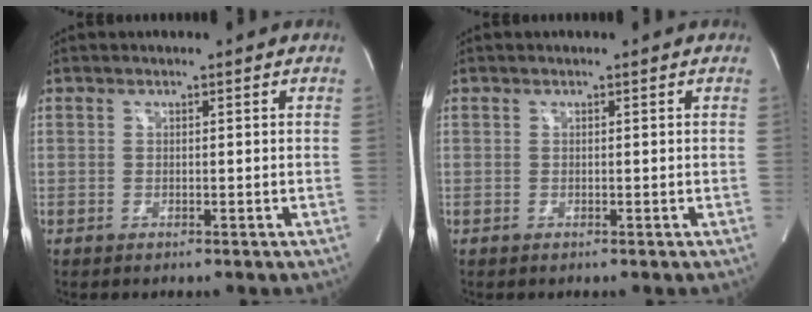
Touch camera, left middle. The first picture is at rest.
{"total": 0.0}